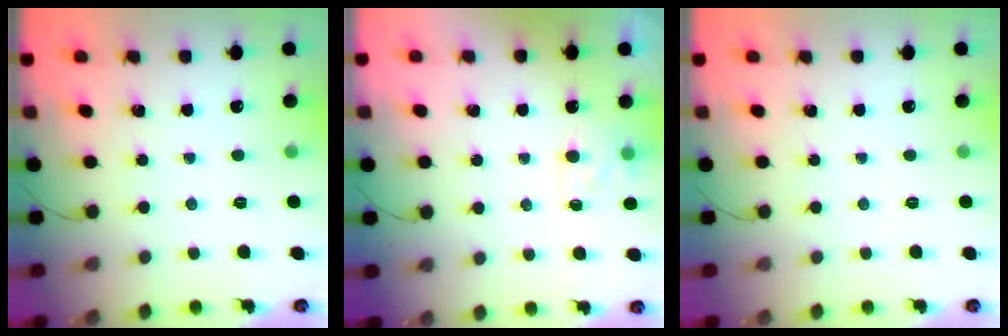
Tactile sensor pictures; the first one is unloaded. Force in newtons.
{"total": 6.2, "press": 6.0, "slide": 1.4}
{"total": 0.0}